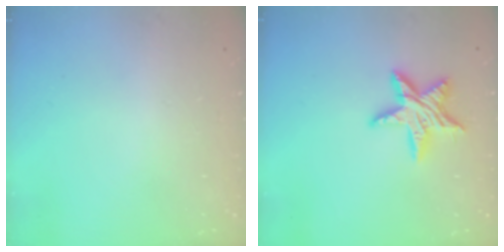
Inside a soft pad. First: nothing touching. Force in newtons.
{"total": 11.5, "press": 11.4, "slide": 0.7}